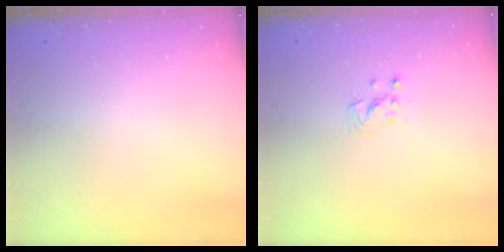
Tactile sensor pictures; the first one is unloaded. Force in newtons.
{"total": 3.0, "press": 2.9, "slide": 0.5}